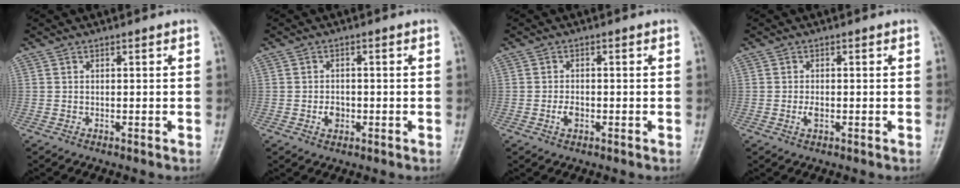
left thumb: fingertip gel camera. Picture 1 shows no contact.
{"total": 2.8, "force": [-0.9, 2.2, 1.5], "torque": [-0.014, 0.004, -0.015]}
{"total": 2.5, "force": [-0.9, 1.6, 1.7], "torque": [-0.026, 0.003, -0.018]}
{"total": 1.9, "force": [-0.5, 1.1, 1.5], "torque": [-0.027, -0.001, -0.012]}